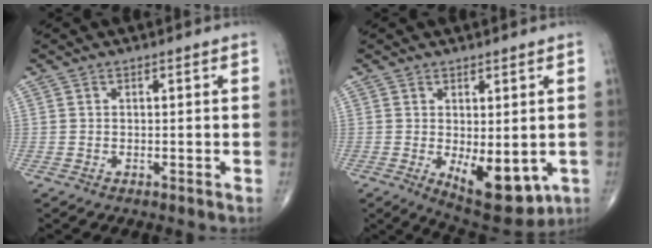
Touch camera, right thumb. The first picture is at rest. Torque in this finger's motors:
{"motor_torque": [1.06, 0.90, 0.19, -0.12, 0.21]}